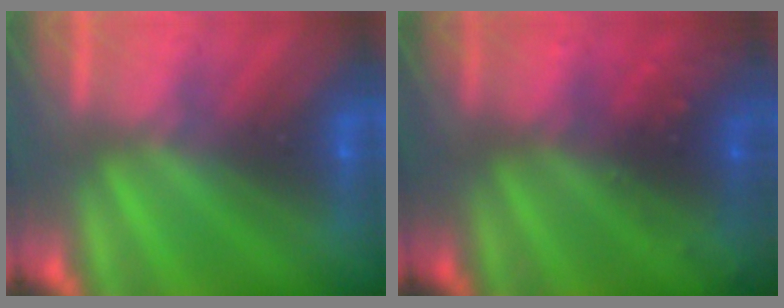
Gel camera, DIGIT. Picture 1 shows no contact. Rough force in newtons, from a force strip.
{"total": 7.5}